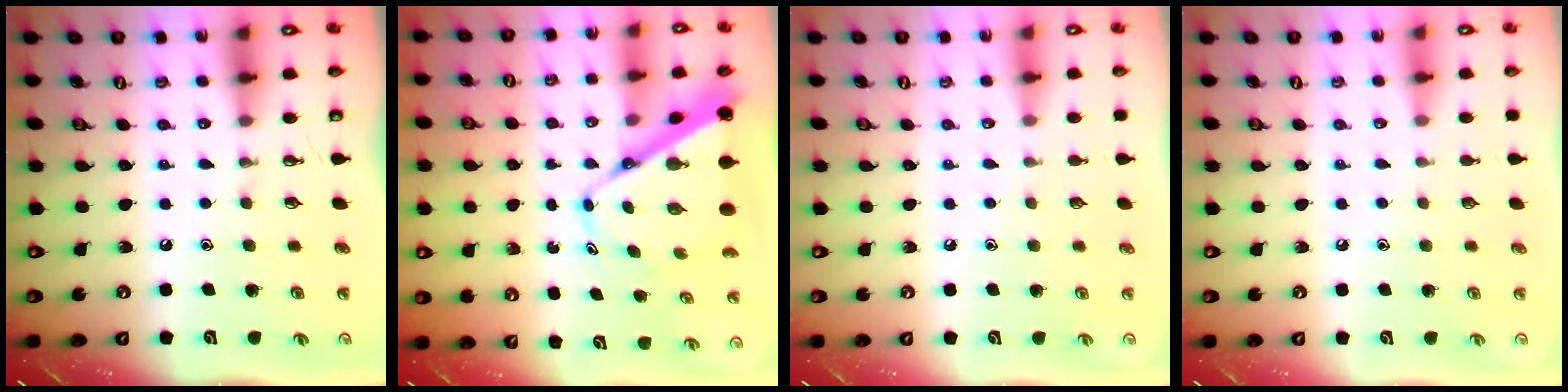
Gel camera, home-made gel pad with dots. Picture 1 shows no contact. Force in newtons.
{"total": 10.8, "press": 10.8, "slide": 1.1}
{"total": 2.6, "press": 2.5, "slide": 0.3}
{"total": 2.6, "press": 2.5, "slide": 0.3}